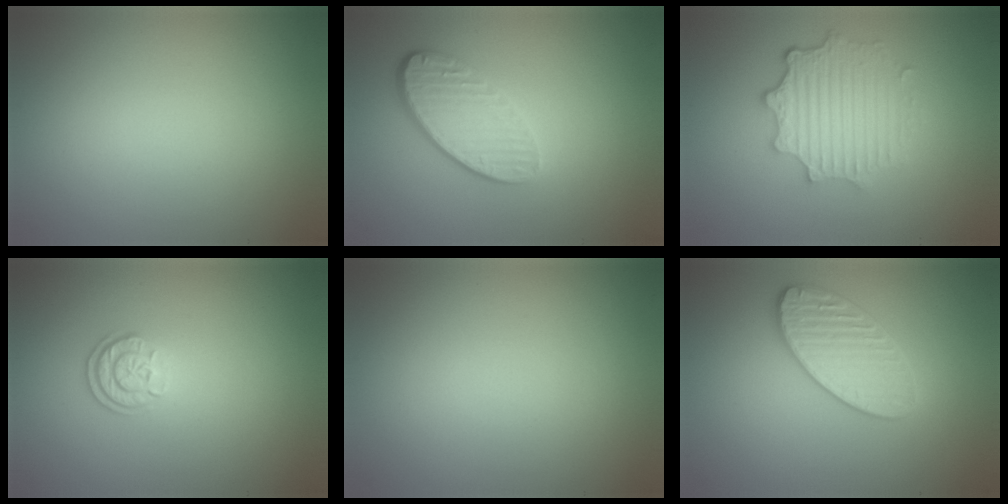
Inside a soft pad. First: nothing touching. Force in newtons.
{"total": 4.4, "press": 3.1, "slide": 3.1}
{"total": 4.6, "press": 3.6, "slide": 2.8}
{"total": 2.2, "press": 1.8, "slide": 1.3}
{"total": 0.0}
{"total": 3.5, "press": 3.4, "slide": 0.8}